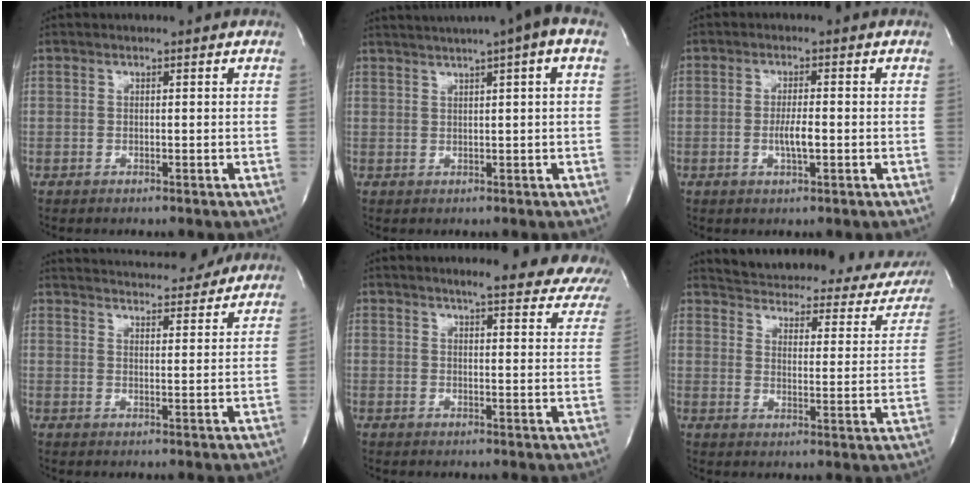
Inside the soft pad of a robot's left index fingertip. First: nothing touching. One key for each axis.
{"total": 9.3, "fx": 5.9, "fy": -0.3, "fz": 7.2, "tx": -0.116, "ty": 0.031, "tz": 0.075}
{"total": 3.1, "fx": -0.8, "fy": 0.4, "fz": 3.0, "tx": -0.060, "ty": -0.005, "tz": -0.014}
{"total": 18.5, "fx": 17.4, "fy": 2.7, "fz": 5.6, "tx": -0.090, "ty": 0.011, "tz": 0.230}
{"total": 19.3, "fx": 18.0, "fy": 3.2, "fz": 6.3, "tx": -0.070, "ty": -0.052, "tz": 0.189}
{"total": 26.5, "fx": 23.8, "fy": 7.2, "fz": 9.0, "tx": -0.133, "ty": -0.059, "tz": 0.274}